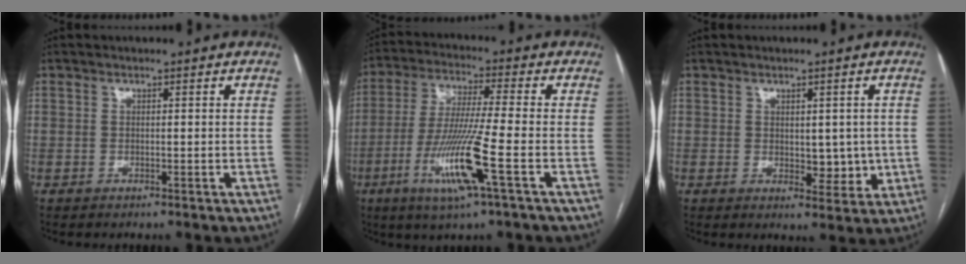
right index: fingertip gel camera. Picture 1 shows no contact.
{"total": 12.6, "force": [-4.9, -0.6, 11.6], "torque": [-0.234, -0.019, -0.093]}
{"total": 4.2, "force": [0.1, 2.5, 3.4], "torque": [-0.036, -0.004, 0.013]}